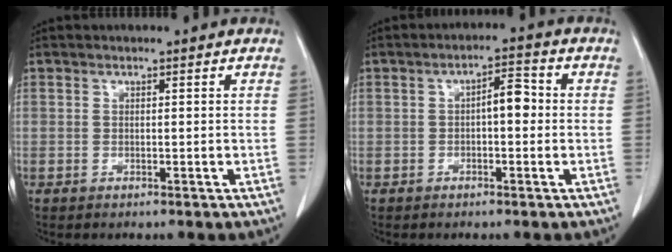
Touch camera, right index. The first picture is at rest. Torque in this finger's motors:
{"motor_torque": [0.10, 0.01, 0.06, 0.03]}